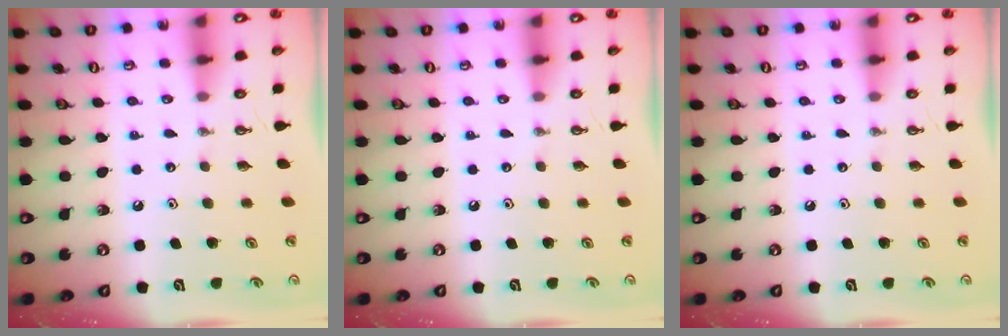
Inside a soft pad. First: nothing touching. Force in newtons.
{"total": 0.0}
{"total": 0.0}